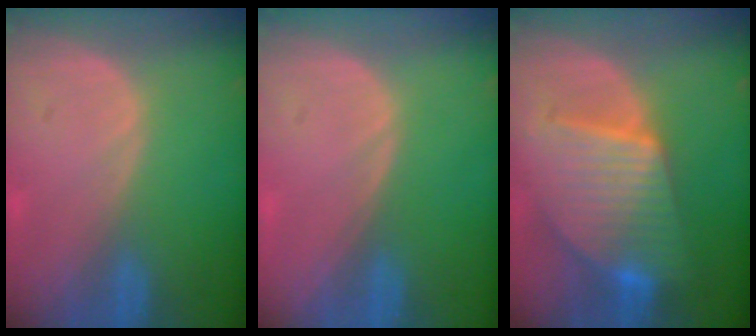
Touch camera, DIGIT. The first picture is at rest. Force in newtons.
{"total": 0.0}
{"total": 10.0, "press": 10.0, "slide": 0.8}